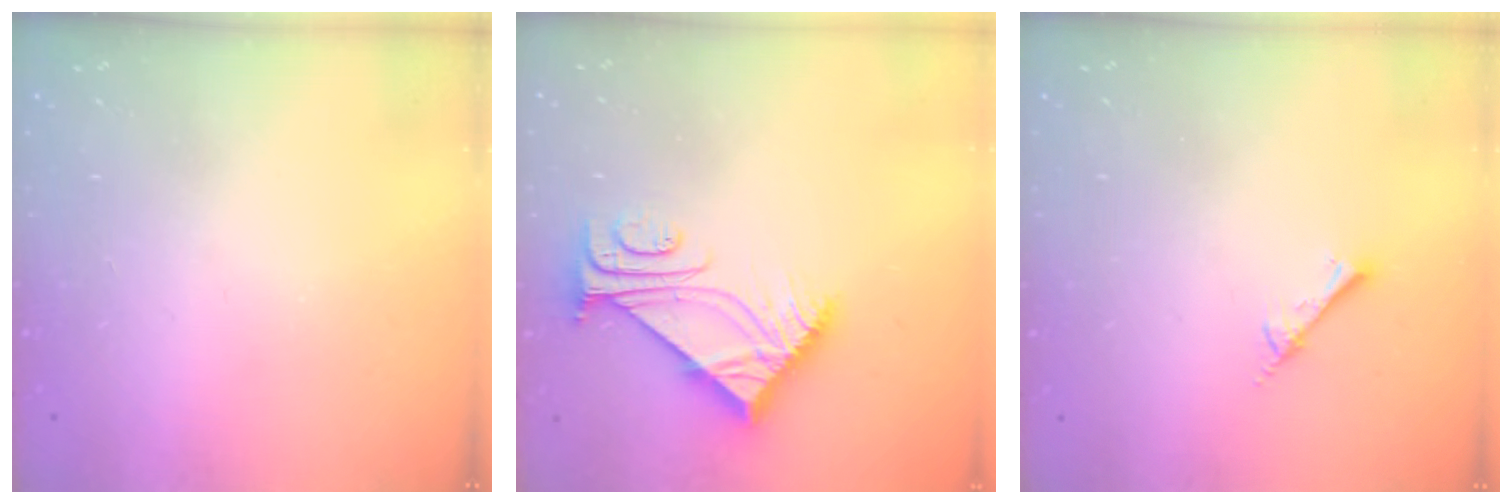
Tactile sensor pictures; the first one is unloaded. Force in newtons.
{"total": 7.5, "press": 7.4, "slide": 0.8}
{"total": 2.0, "press": 2.0, "slide": 0.2}